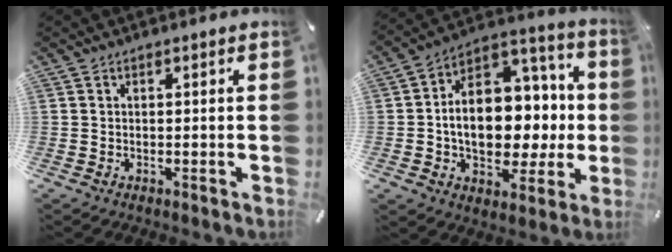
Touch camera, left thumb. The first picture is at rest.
{"total": 16.4, "force": [-1.6, 12.2, 10.9], "torque": [-0.173, -0.005, -0.021]}